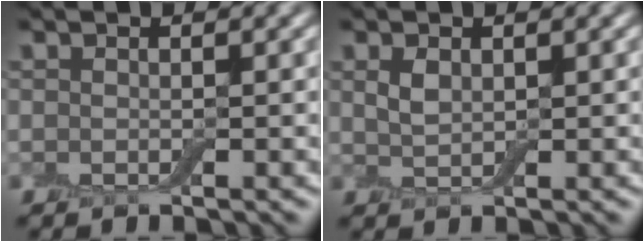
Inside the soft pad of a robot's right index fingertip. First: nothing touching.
{"total": 1.1, "force": [0.7, 0.6, 0.6], "torque": [-0.019, 0.003, 0.016]}